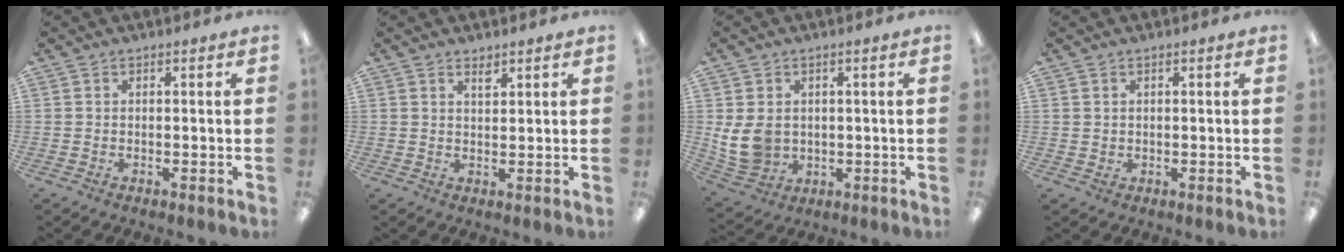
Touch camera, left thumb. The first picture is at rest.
{"total": 2.0, "force": [1.8, 0.6, 0.8], "torque": [-0.010, -0.005, 0.032]}
{"total": 8.2, "force": [0.9, 6.8, 4.5], "torque": [-0.112, 0.005, 0.021]}
{"total": 1.3, "force": [0.9, 0.9, 0.1], "torque": [-0.003, 0.002, 0.016]}